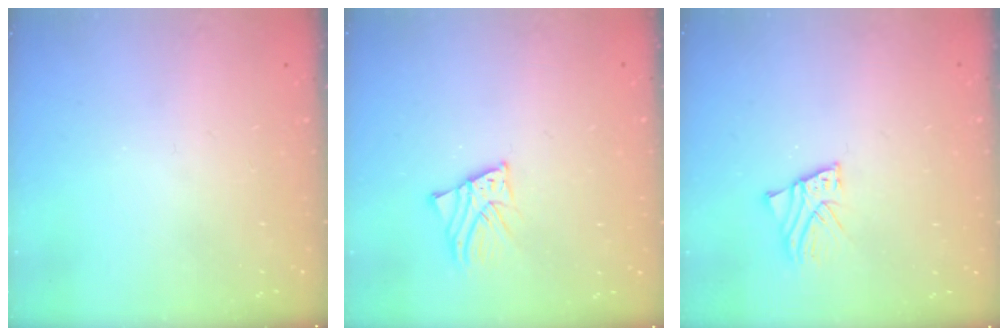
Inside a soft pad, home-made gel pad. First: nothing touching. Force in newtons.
{"total": 2.6, "press": 2.6, "slide": 0.2}
{"total": 2.4, "press": 2.4, "slide": 0.2}